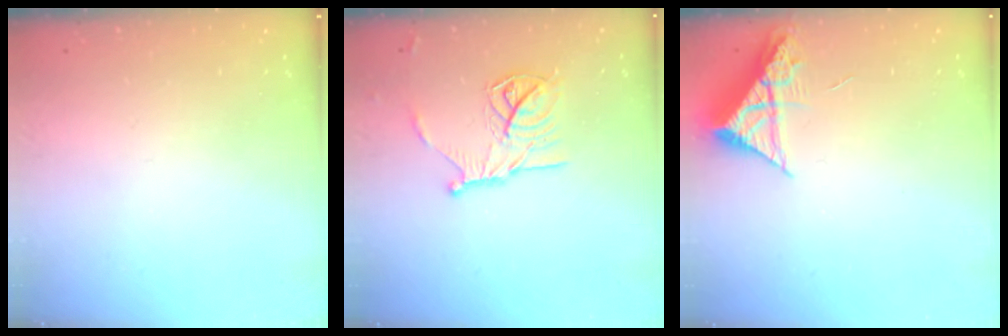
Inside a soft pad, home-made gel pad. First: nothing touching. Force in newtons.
{"total": 14.3, "press": 14.2, "slide": 0.5}
{"total": 8.4, "press": 8.4, "slide": 0.8}